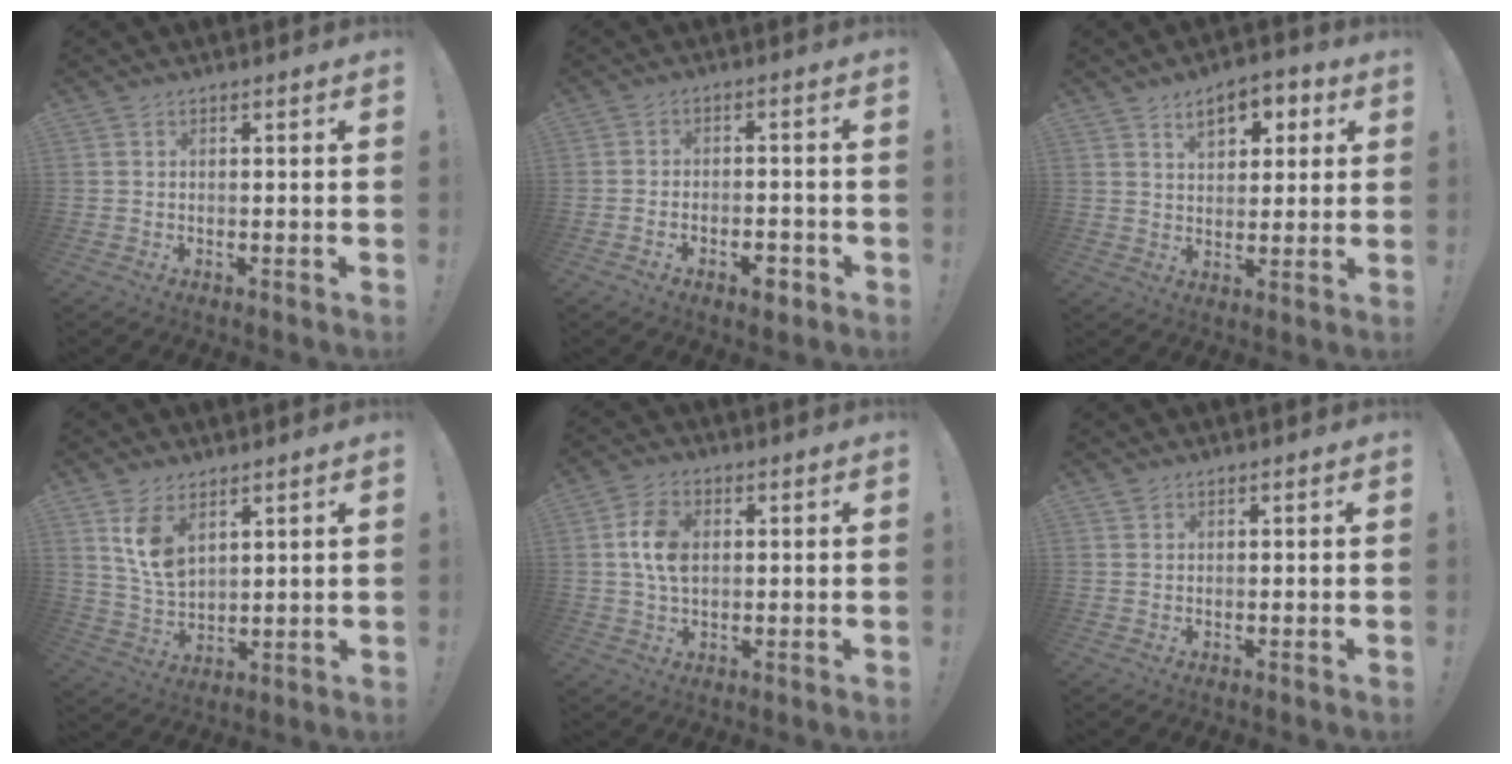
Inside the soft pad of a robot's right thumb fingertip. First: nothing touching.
{"total": 5.1, "force": [-3.3, 2.3, 3.1], "torque": [-0.038, 0.020, -0.054]}
{"total": 9.0, "force": [4.5, 5.3, 5.7], "torque": [-0.080, -0.009, 0.079]}
{"total": 9.2, "force": [5.2, 5.4, 5.3], "torque": [-0.100, -0.024, 0.100]}
{"total": 8.8, "force": [1.4, 6.1, 6.2], "torque": [-0.120, 0.008, 0.028]}
{"total": 0.9, "force": [0.8, 0.5, 0.0], "torque": [0.004, -0.003, 0.015]}